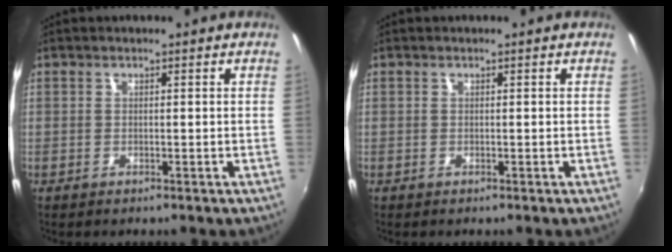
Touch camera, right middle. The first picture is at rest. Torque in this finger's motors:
{"motor_torque": [0.00, 0.00, 0.00, 0.00]}